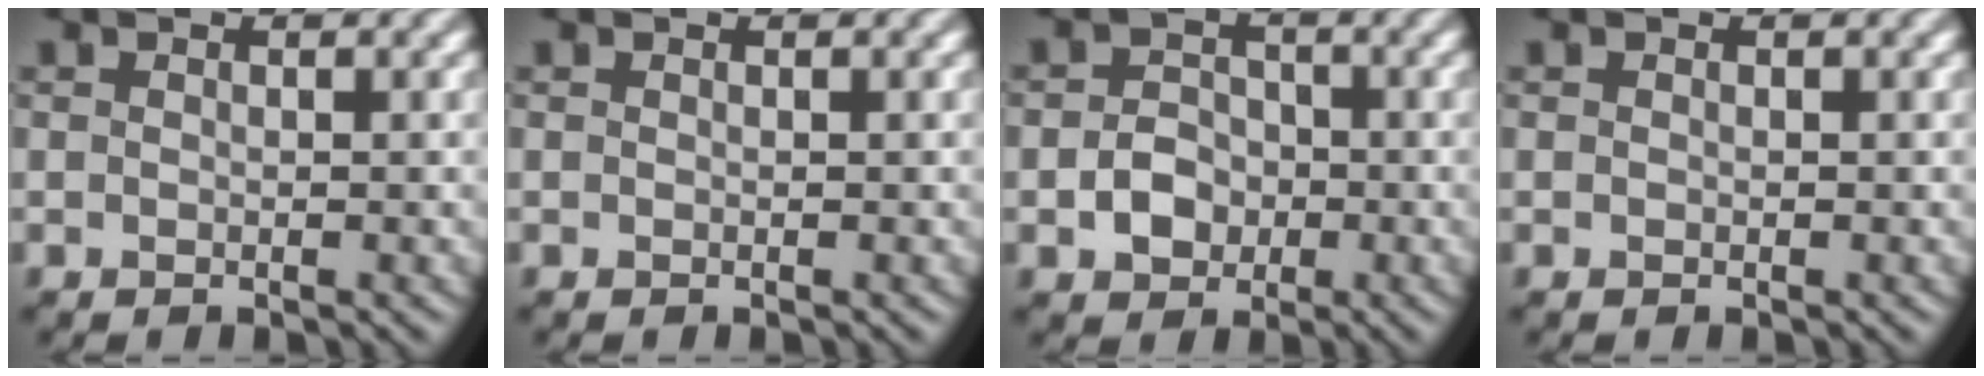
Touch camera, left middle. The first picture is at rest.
{"total": 0.0}
{"total": 3.1, "force": [-0.8, 2.5, 1.5], "torque": [-0.025, 0.000, -0.018]}
{"total": 0.0}